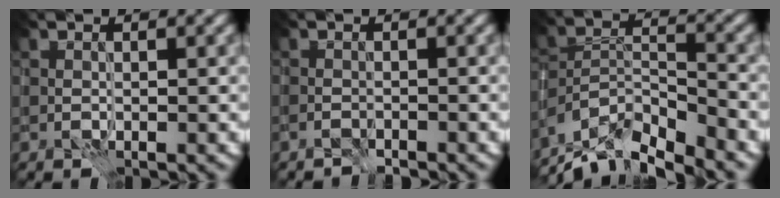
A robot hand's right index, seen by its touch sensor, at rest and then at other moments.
{"total": 1.3, "force": [-1.3, 0.0, -0.1], "torque": [0.008, 0.004, -0.022]}
{"total": 8.7, "force": [-7.6, 2.4, 3.5], "torque": [-0.059, 0.001, -0.132]}